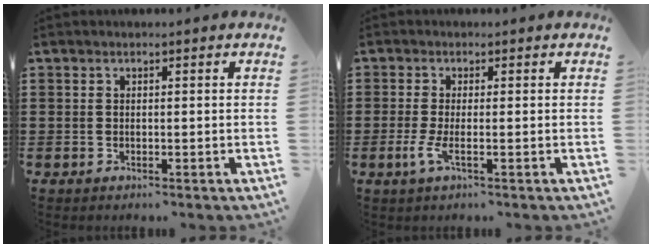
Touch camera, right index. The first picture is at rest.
{"total": 2.8, "force": [-0.8, 0.4, 2.6], "torque": [-0.067, -0.010, -0.022]}